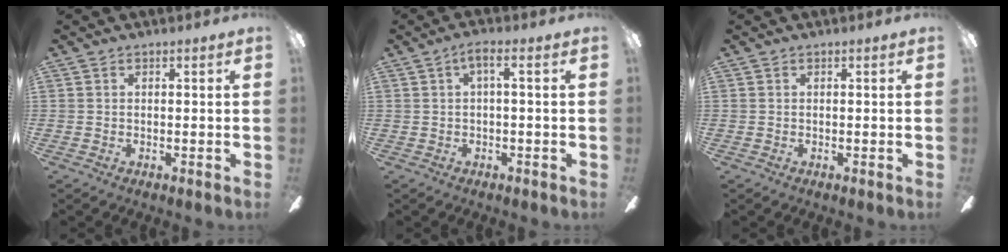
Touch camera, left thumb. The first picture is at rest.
{"total": 2.9, "force": [0.3, 0.6, 2.8], "torque": [-0.054, 0.008, 0.003]}
{"total": 0.0}